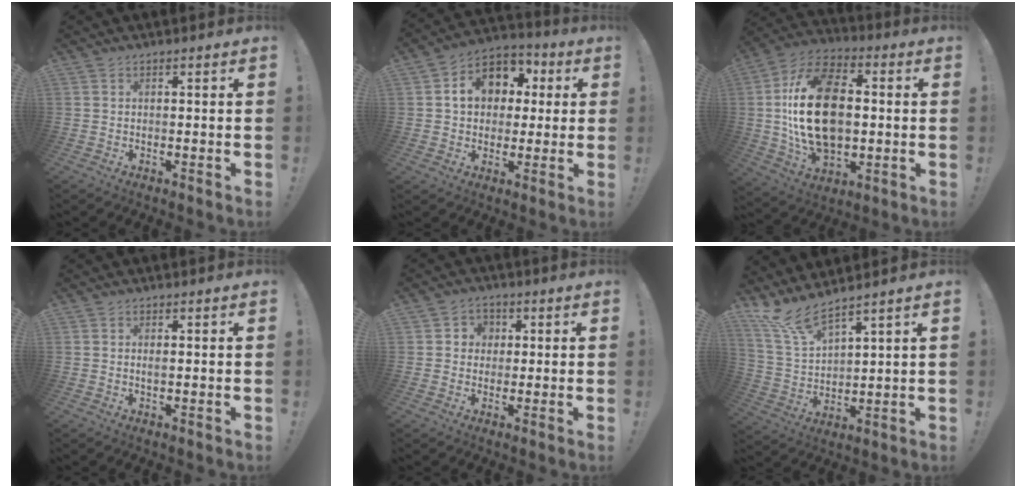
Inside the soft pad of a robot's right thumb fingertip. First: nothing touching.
{"total": 12.5, "force": [3.0, 10.2, 6.5], "torque": [-0.097, -0.001, 0.062]}
{"total": 25.7, "force": [0.6, 16.6, 19.6], "torque": [-0.374, 0.016, 0.019]}
{"total": 0.9, "force": [0.0, 0.1, 0.8], "torque": [-0.009, -0.003, -0.002]}
{"total": 4.6, "force": [0.2, 4.4, 1.1], "torque": [-0.017, 0.005, 0.005]}
{"total": 10.1, "force": [8.6, 2.0, 4.8], "torque": [-0.119, -0.052, 0.164]}